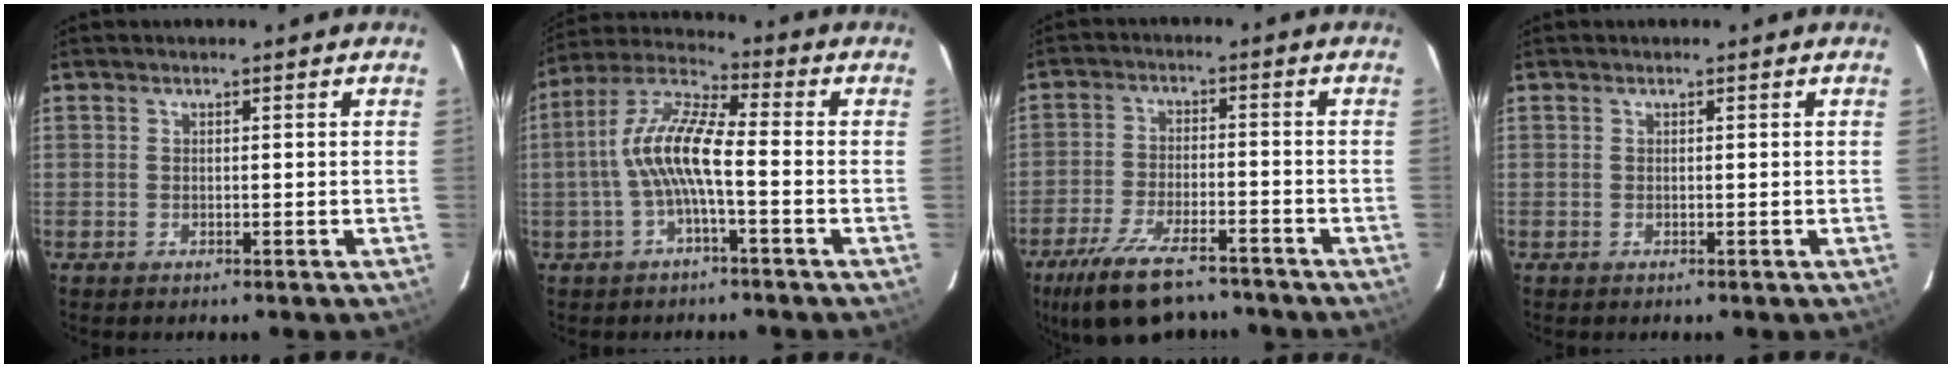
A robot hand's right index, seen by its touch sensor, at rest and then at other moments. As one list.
[{"total": 9.9, "force": [-1.8, 1.8, 9.5], "torque": [-0.208, 0.017, -0.036]}, {"total": 14.9, "force": [-11.3, 5.4, 8.0], "torque": [-0.178, -0.024, -0.190]}, {"total": 0.0}]